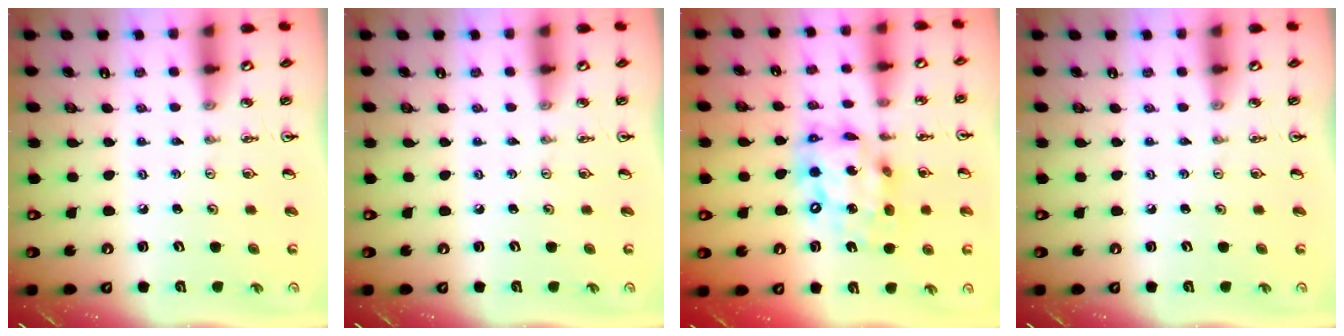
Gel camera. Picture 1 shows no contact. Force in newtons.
{"total": 0.0}
{"total": 14.4, "press": 14.3, "slide": 1.3}
{"total": 0.0}